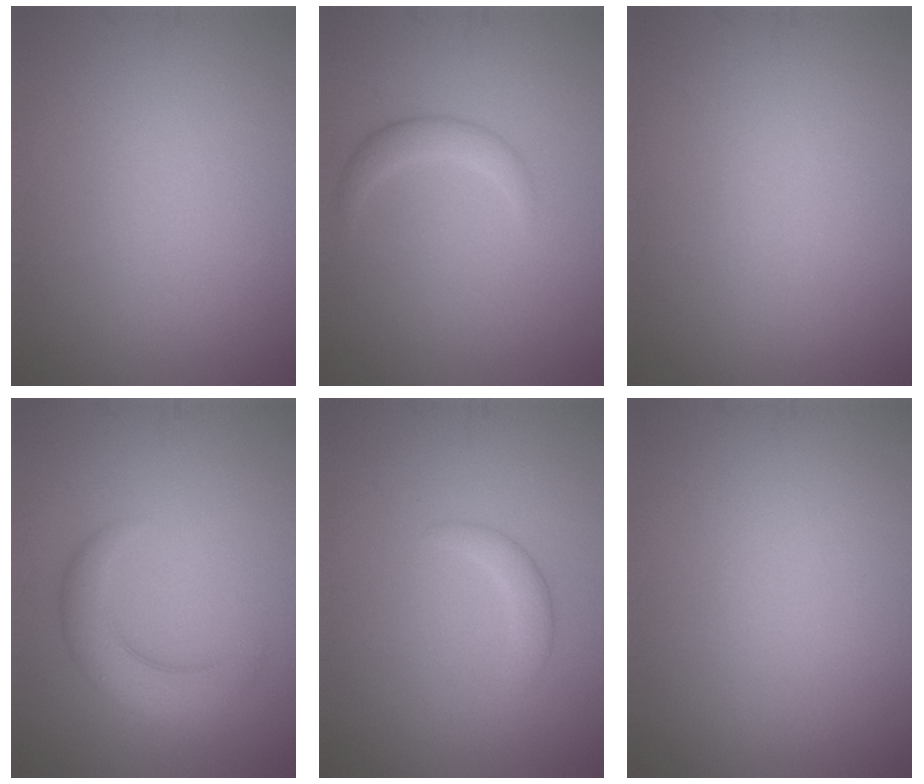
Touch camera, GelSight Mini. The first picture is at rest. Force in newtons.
{"total": 1.7, "press": 1.7, "slide": 0.1}
{"total": 0.0}
{"total": 3.7, "press": 3.7, "slide": 0.1}
{"total": 1.7, "press": 1.7, "slide": 0.1}
{"total": 0.0}